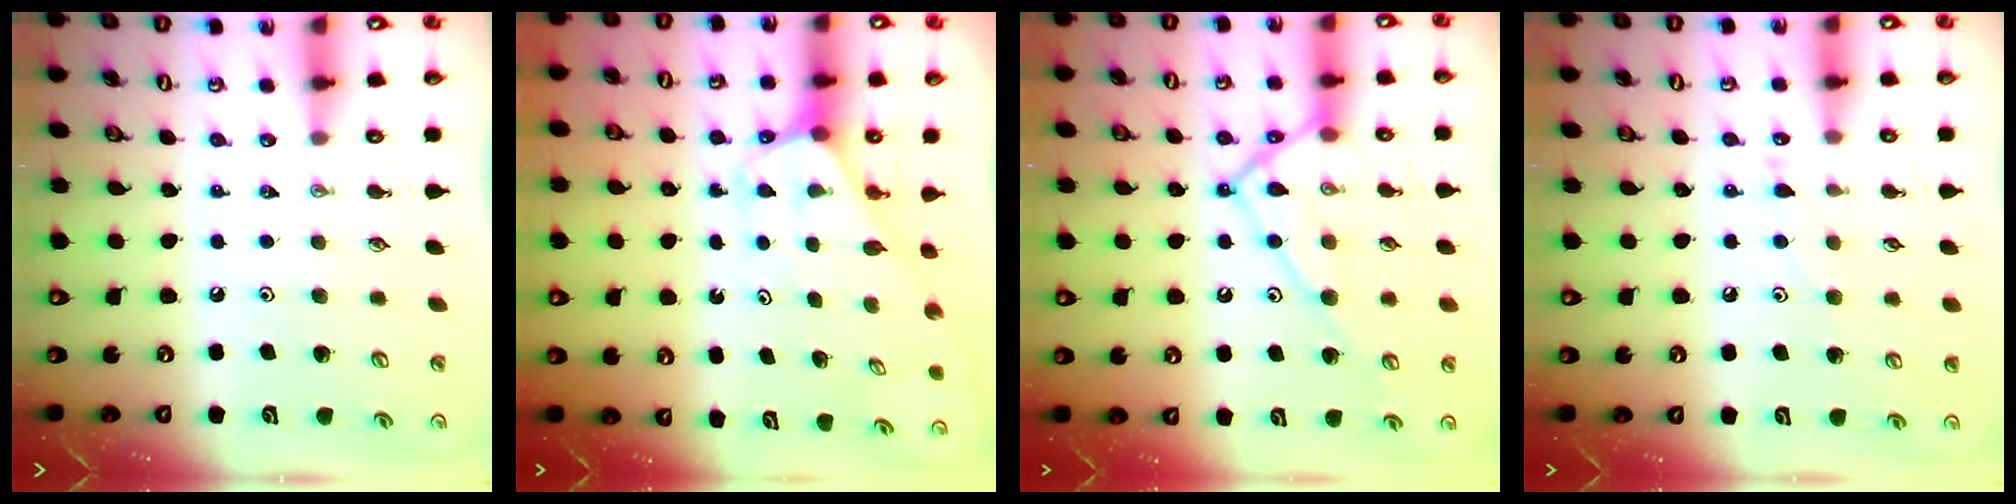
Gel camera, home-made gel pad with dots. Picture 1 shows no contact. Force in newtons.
{"total": 2.4, "press": 2.4, "slide": 0.2}
{"total": 14.6, "press": 14.5, "slide": 1.4}
{"total": 5.5, "press": 5.5, "slide": 0.6}